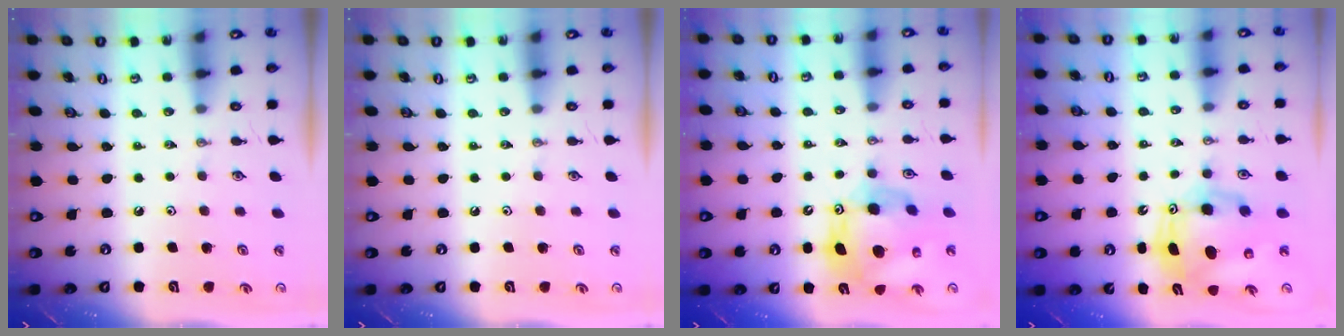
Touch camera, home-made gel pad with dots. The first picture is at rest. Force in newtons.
{"total": 0.0}
{"total": 16.5, "press": 16.4, "slide": 1.7}
{"total": 10.2, "press": 10.0, "slide": 2.0}